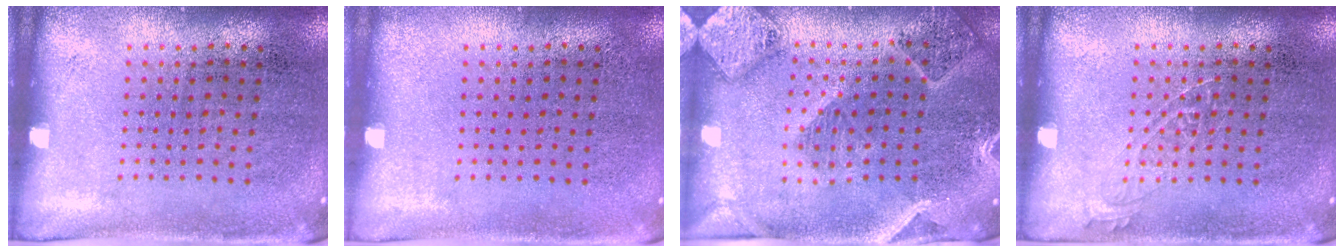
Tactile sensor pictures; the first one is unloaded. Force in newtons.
{"total": 0.0}
{"total": 2.7, "press": 2.4, "slide": 1.2}
{"total": 1.0, "press": 1.0, "slide": 0.1}